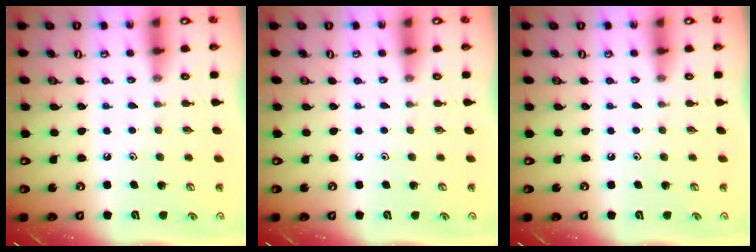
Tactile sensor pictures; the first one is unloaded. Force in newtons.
{"total": 0.0}
{"total": 0.0}